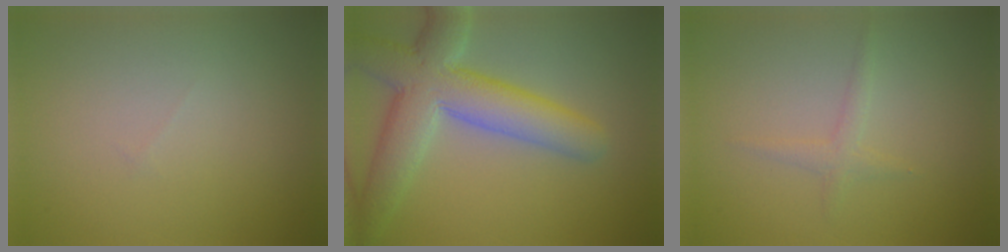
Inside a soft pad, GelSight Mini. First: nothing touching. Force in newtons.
{"total": 8.1, "press": 8.1, "slide": 0.6}
{"total": 1.3, "press": 1.3, "slide": 0.1}